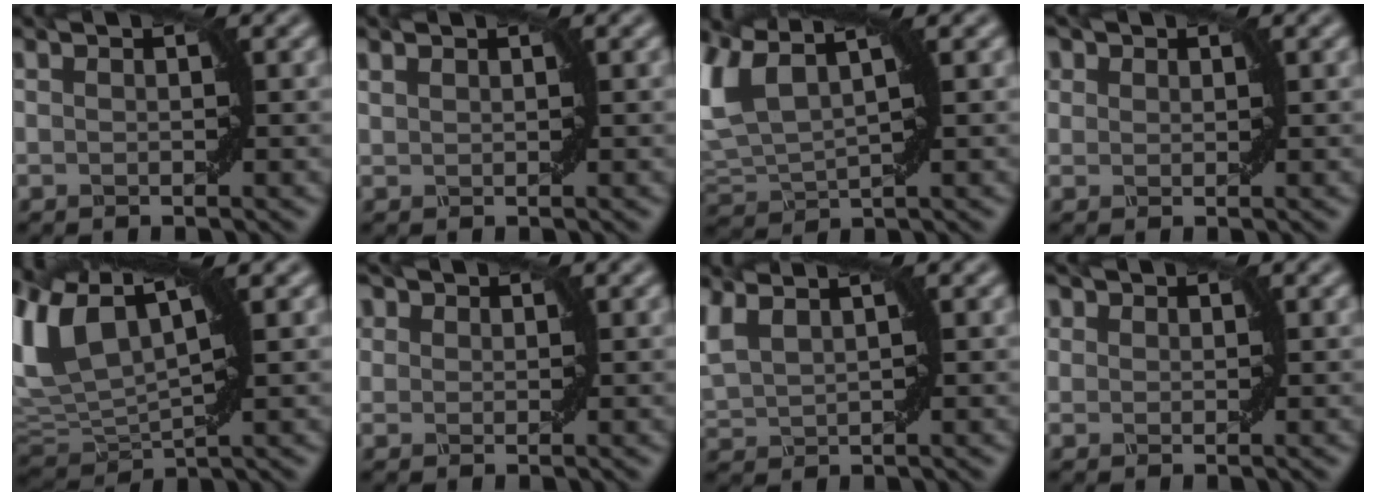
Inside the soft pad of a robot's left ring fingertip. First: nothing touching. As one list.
[{"total": 0.9, "force": [0.7, 0.4, 0.3], "torque": [-0.008, 0.003, 0.016]}, {"total": 6.3, "force": [2.7, 3.1, 4.7], "torque": [-0.119, 0.015, 0.050]}, {"total": 2.5, "force": [1.5, 1.7, 0.8], "torque": [-0.021, 0.008, 0.018]}, {"total": 8.9, "force": [3.5, 4.4, 6.9], "torque": [-0.152, 0.013, 0.069]}, {"total": 3.2, "force": [2.0, 2.2, 1.2], "torque": [-0.033, 0.012, 0.024]}, {"total": 4.3, "force": [2.8, 1.8, 2.8], "torque": [-0.079, 0.027, 0.051]}, {"total": 1.9, "force": [1.2, 1.4, 0.5], "torque": [-0.012, 0.004, 0.013]}]